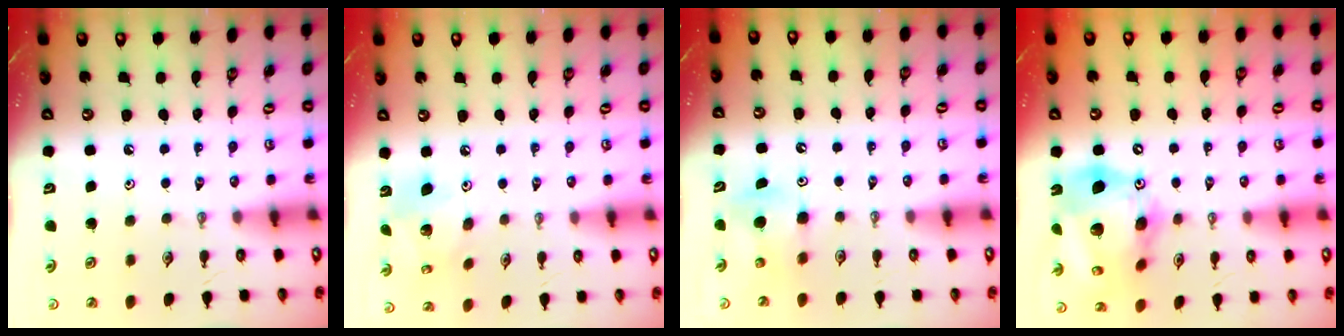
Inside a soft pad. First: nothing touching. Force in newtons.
{"total": 9.2, "press": 9.2, "slide": 0.7}
{"total": 7.0, "press": 6.9, "slide": 0.5}
{"total": 22.1, "press": 21.8, "slide": 3.5}